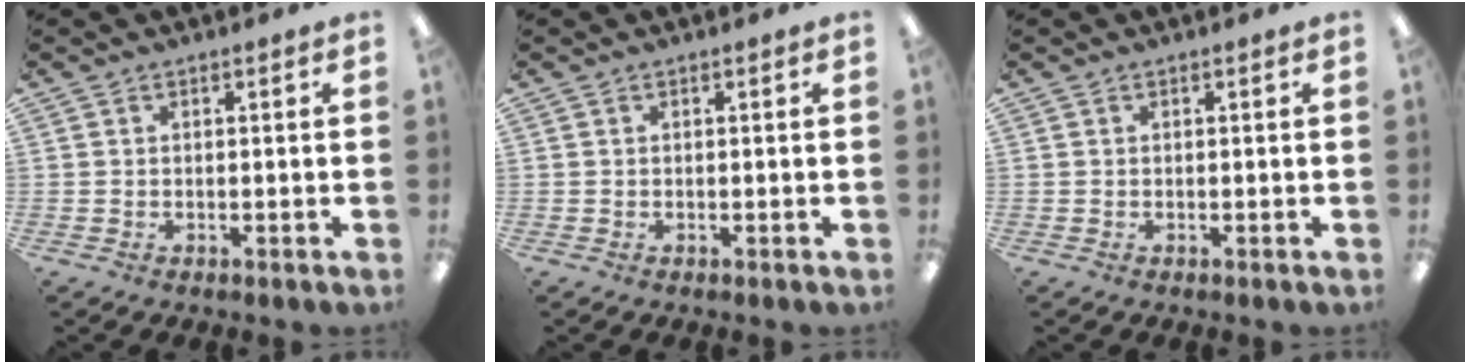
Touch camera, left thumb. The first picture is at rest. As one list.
[{"total": 0.0}, {"total": 0.0}]